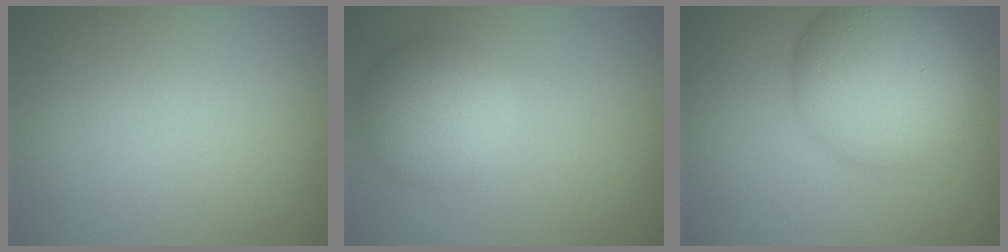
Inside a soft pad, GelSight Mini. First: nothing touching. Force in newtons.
{"total": 5.1, "press": 5.1, "slide": 0.1}
{"total": 10.8, "press": 10.8, "slide": 0.3}